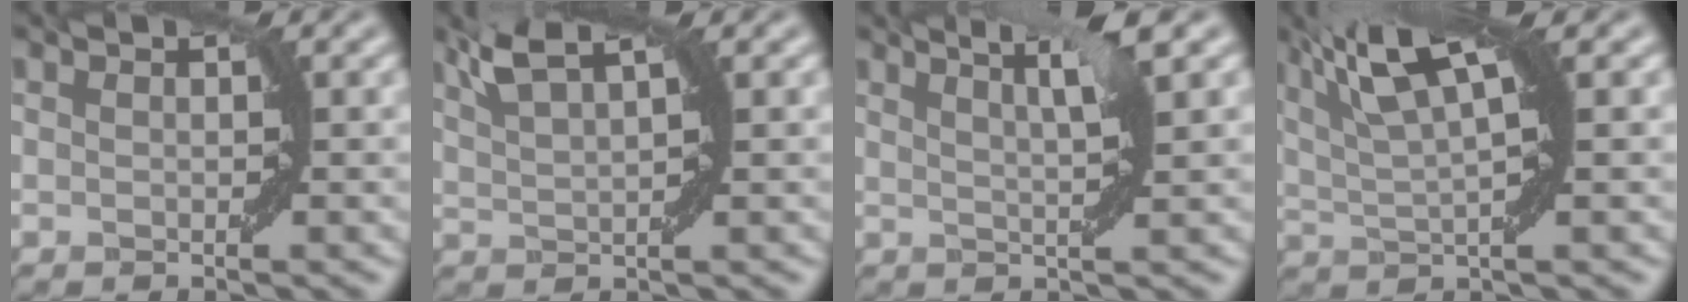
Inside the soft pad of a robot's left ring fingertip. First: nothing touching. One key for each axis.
{"total": 3.9, "fx": 2.6, "fy": 0.8, "fz": 2.7, "tx": -0.060, "ty": 0.018, "tz": 0.049}
{"total": 3.4, "fx": 2.0, "fy": 0.3, "fz": 2.8, "tx": -0.034, "ty": 0.006, "tz": 0.035}
{"total": 6.7, "fx": 3.0, "fy": 1.4, "fz": 5.8, "tx": -0.099, "ty": 0.009, "tz": 0.055}